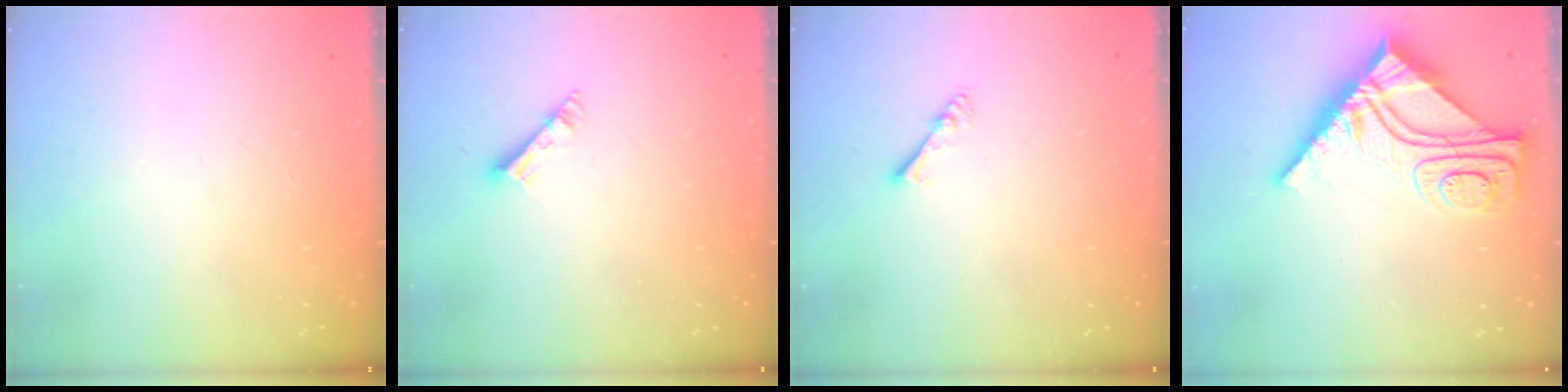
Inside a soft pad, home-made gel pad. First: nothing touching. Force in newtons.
{"total": 4.1, "press": 4.1, "slide": 0.2}
{"total": 2.9, "press": 2.8, "slide": 0.4}
{"total": 15.8, "press": 15.7, "slide": 1.6}